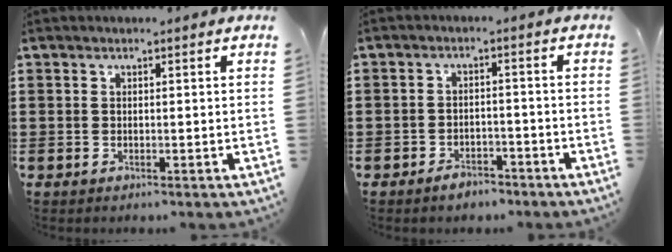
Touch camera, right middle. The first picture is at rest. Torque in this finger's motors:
{"motor_torque": [0.36, -0.30, -0.27, -0.05]}